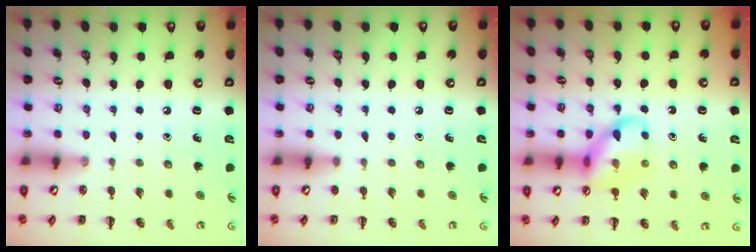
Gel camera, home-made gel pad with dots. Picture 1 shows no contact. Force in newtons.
{"total": 0.7, "press": 0.7, "slide": 0.0}
{"total": 12.4, "press": 12.2, "slide": 2.0}